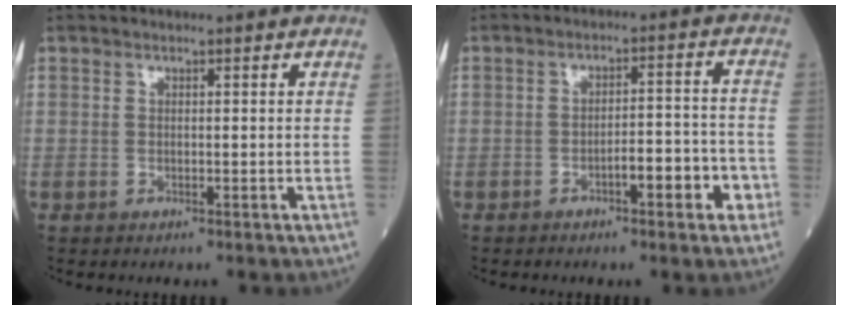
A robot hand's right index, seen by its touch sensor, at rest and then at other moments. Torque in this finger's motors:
{"motor_torque": [0.22, -0.14, 0.37, 0.08]}